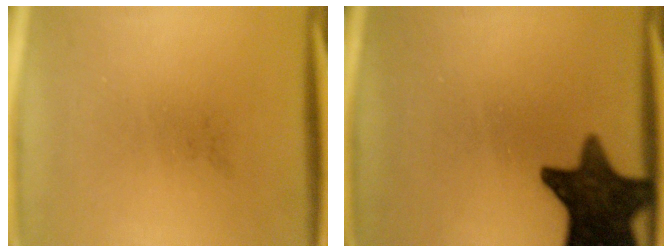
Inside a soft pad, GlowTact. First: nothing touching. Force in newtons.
{"total": 13.9}